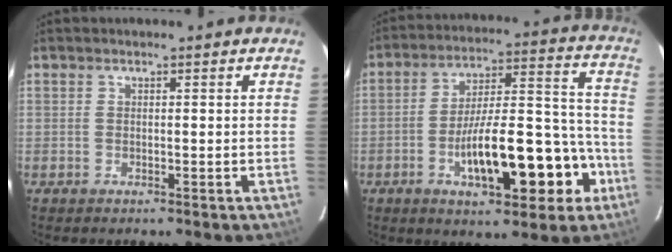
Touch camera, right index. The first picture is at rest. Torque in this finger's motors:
{"motor_torque": [1.16, -0.98, 0.81, 0.21]}